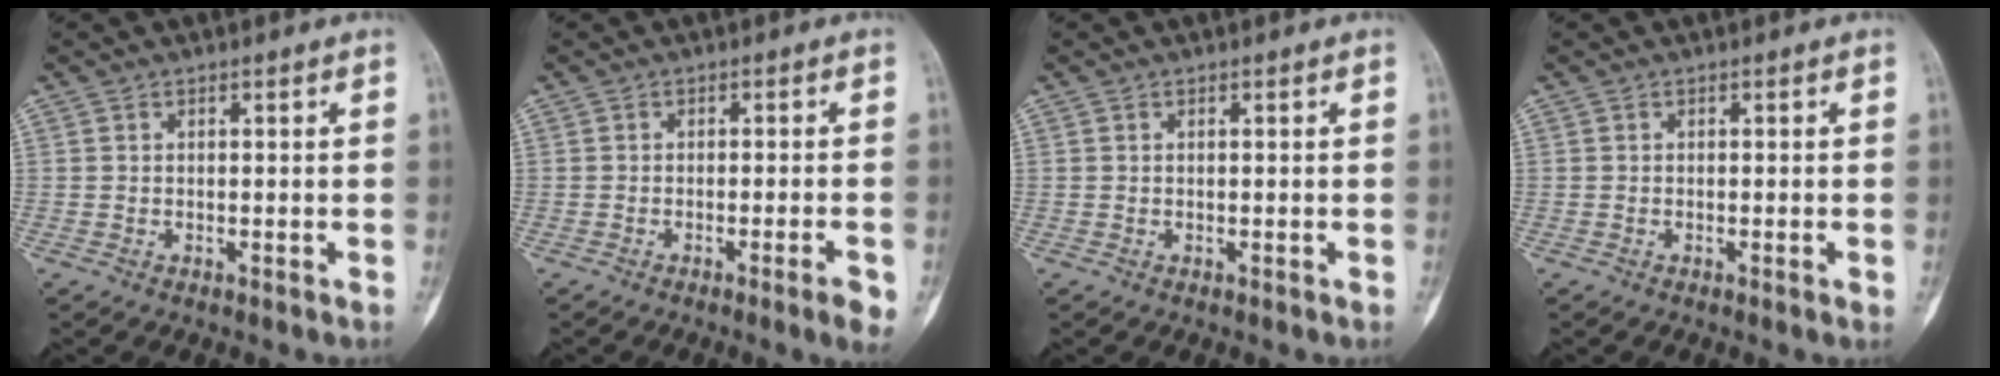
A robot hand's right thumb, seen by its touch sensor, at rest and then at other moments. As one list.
[{"total": 4.2, "force": [-2.1, 0.1, 3.7], "torque": [-0.050, 0.001, -0.030]}, {"total": 0.0}, {"total": 0.9, "force": [-0.3, 0.0, 0.8], "torque": [-0.015, -0.002, -0.002]}]